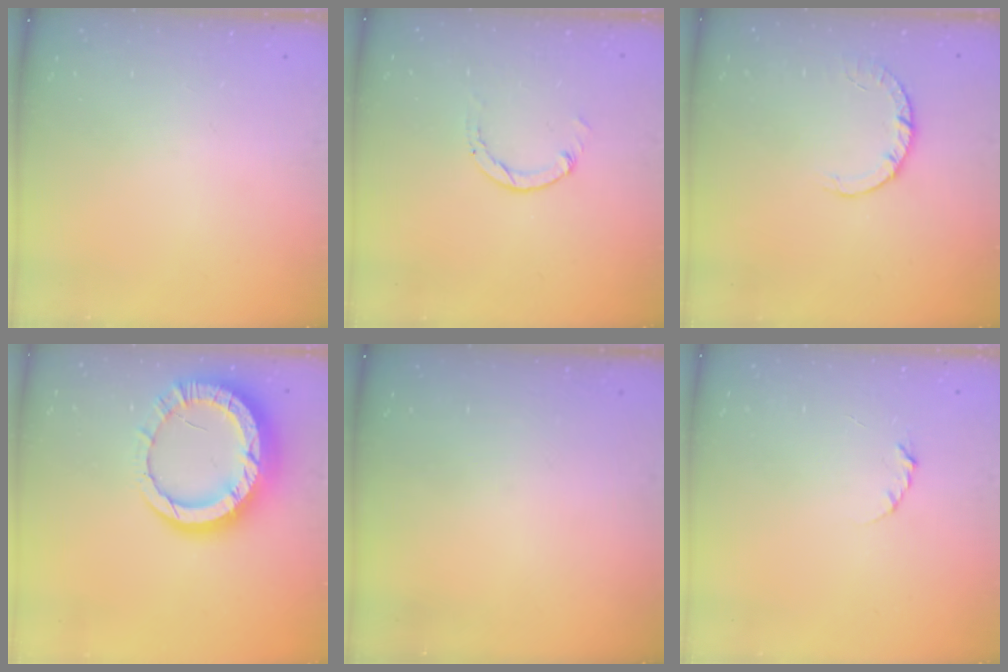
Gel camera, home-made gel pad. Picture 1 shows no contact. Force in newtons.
{"total": 1.3, "press": 1.2, "slide": 0.2}
{"total": 2.8, "press": 2.8, "slide": 0.4}
{"total": 15.5, "press": 15.5, "slide": 1.3}
{"total": 0.0}
{"total": 2.3, "press": 2.3, "slide": 0.4}